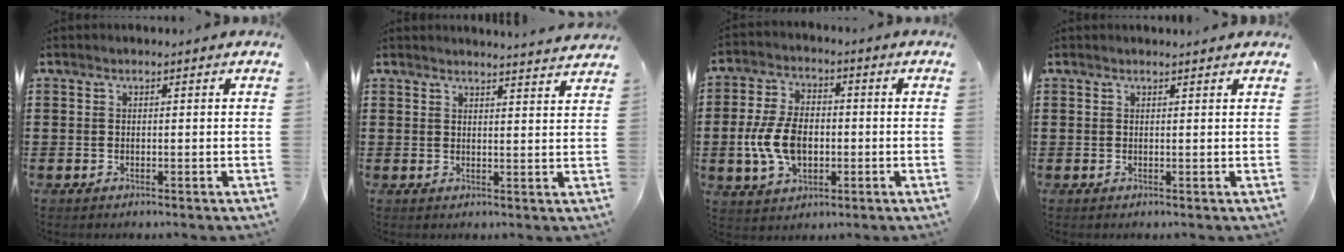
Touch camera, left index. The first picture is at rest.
{"total": 2.8, "force": [2.7, -0.5, 0.2], "torque": [-0.005, -0.016, 0.048]}
{"total": 8.9, "force": [-1.4, 5.5, 6.8], "torque": [-0.163, 0.005, -0.033]}
{"total": 0.6, "force": [0.6, 0.0, 0.2], "torque": [-0.005, -0.002, 0.013]}